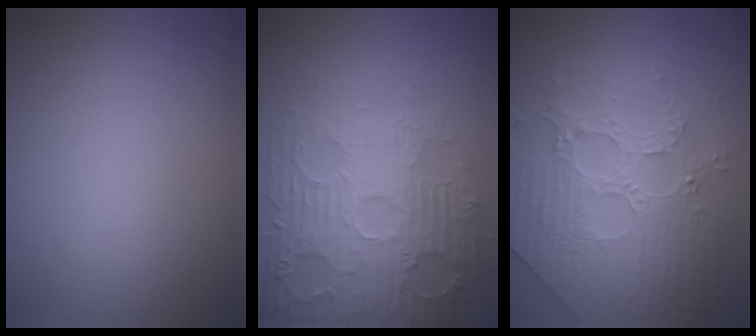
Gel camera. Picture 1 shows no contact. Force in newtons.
{"total": 6.2, "press": 5.5, "slide": 2.8}
{"total": 4.5, "press": 4.5, "slide": 0.7}